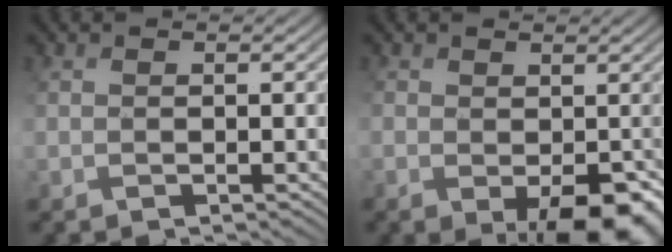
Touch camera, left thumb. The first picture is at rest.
{"total": 8.6, "force": [-2.4, 5.3, 6.3], "torque": [-0.109, -0.033, -0.021]}